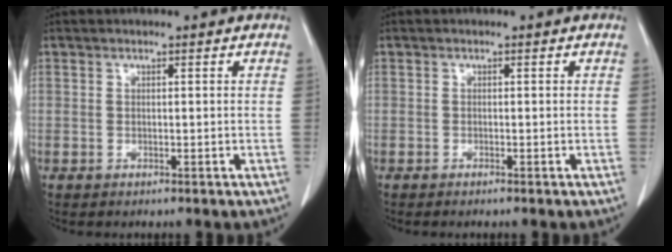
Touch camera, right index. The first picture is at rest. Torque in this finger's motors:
{"motor_torque": [-0.09, 0.00, -0.02, 0.01]}